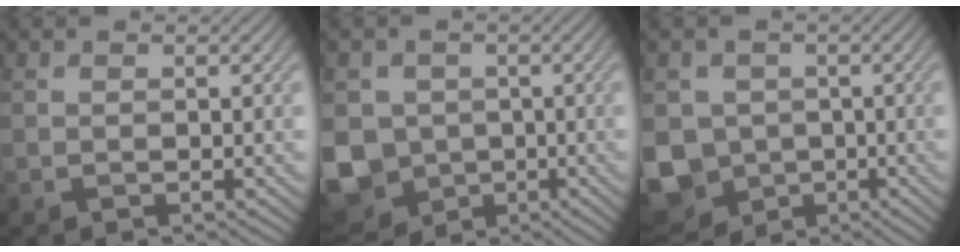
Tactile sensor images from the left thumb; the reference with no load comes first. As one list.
[{"total": 10.5, "force": [-1.5, 9.3, 4.6], "torque": [-0.141, -0.035, -0.039]}, {"total": 9.8, "force": [-1.7, 8.7, 4.4], "torque": [-0.127, -0.035, -0.041]}]